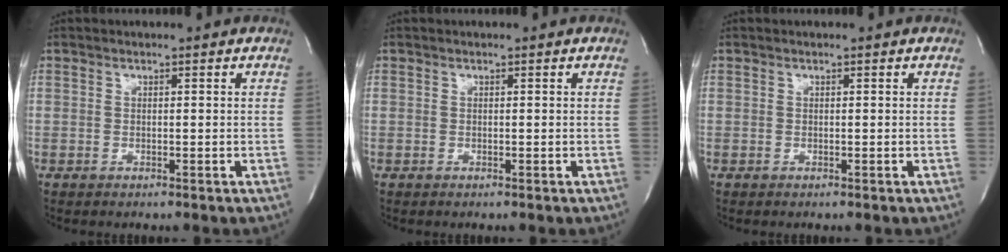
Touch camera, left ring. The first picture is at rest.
{"total": 0.0}
{"total": 0.0}